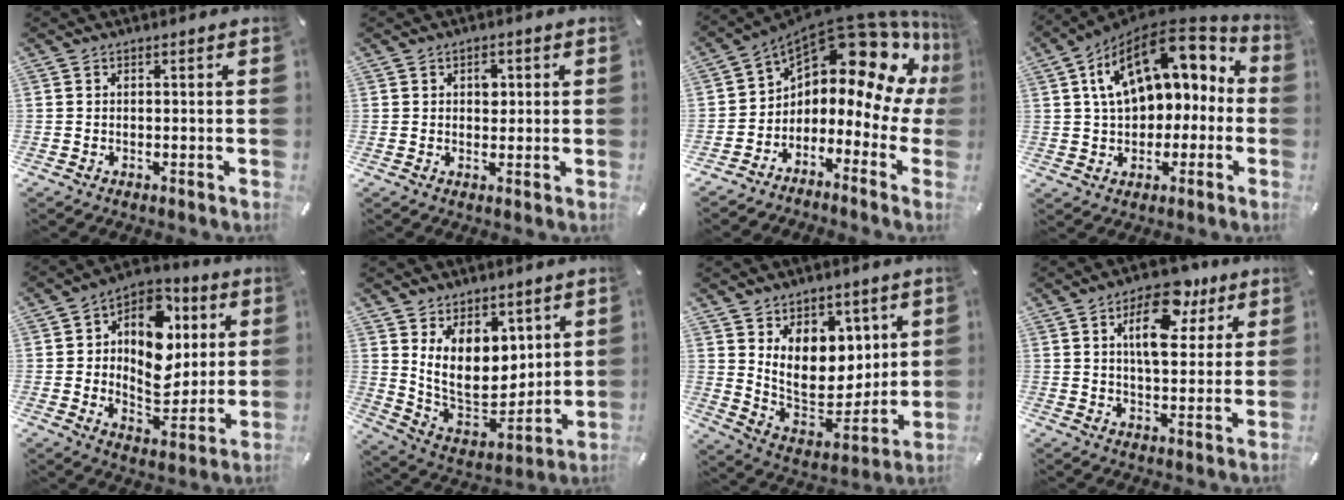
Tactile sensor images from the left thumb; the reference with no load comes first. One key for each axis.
{"total": 3.1, "fx": 0.7, "fy": 2.3, "fz": 1.9, "tx": -0.001, "ty": -0.007, "tz": 0.000}
{"total": 15.3, "fx": 8.7, "fy": 7.1, "fz": 10.4, "tx": -0.158, "ty": -0.078, "tz": 0.139}
{"total": 17.3, "fx": 6.7, "fy": 11.0, "fz": 11.6, "tx": -0.200, "ty": -0.029, "tz": 0.117}
{"total": 13.9, "fx": 2.2, "fy": 10.8, "fz": 8.5, "tx": -0.124, "ty": -0.017, "tz": 0.042}
{"total": 14.1, "fx": 5.2, "fy": 10.4, "fz": 8.0, "tx": -0.149, "ty": -0.055, "tz": 0.105}
{"total": 13.3, "fx": 4.9, "fy": 10.3, "fz": 6.7, "tx": -0.107, "ty": -0.060, "tz": 0.100}
{"total": 14.8, "fx": 6.7, "fy": 7.9, "fz": 10.4, "tx": -0.146, "ty": -0.017, "tz": 0.111}